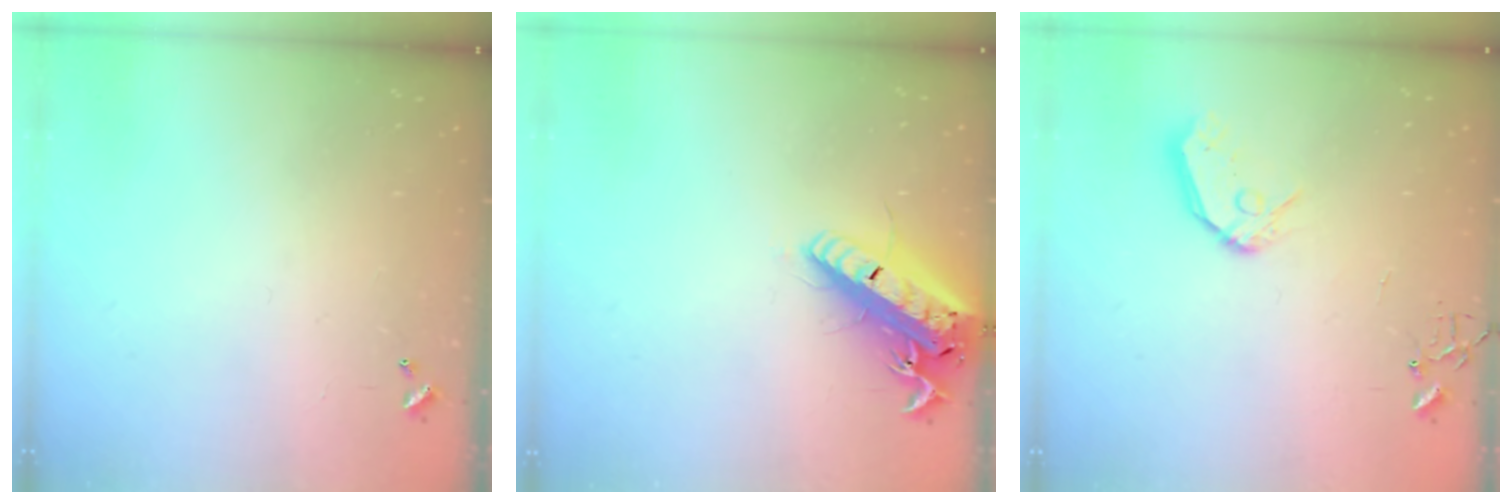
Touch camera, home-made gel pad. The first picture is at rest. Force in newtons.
{"total": 21.8, "press": 21.4, "slide": 4.2}
{"total": 10.5, "press": 10.5, "slide": 1.3}